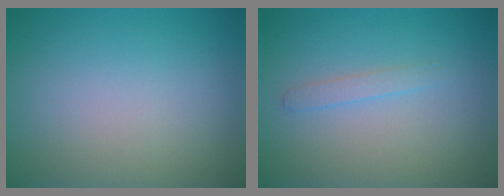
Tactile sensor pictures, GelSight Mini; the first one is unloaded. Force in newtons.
{"total": 1.0, "press": 1.0, "slide": 0.1}